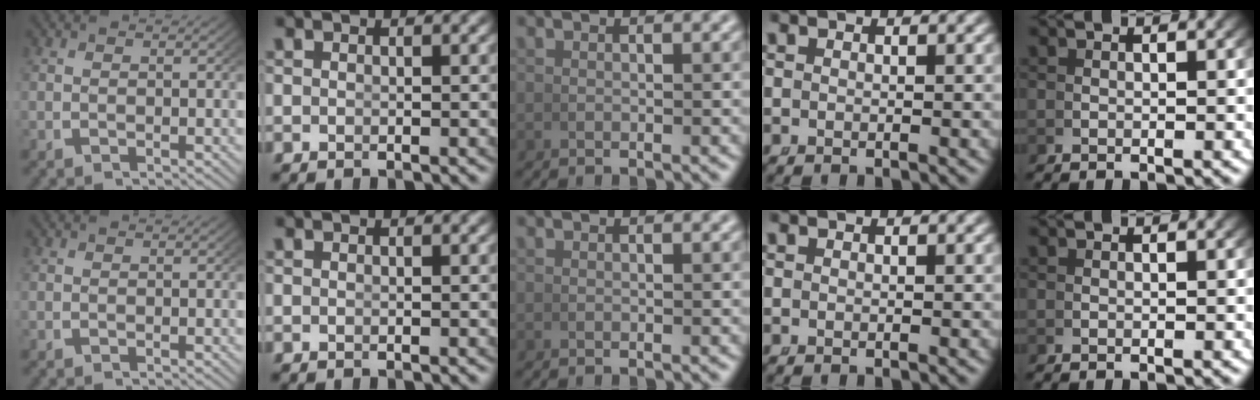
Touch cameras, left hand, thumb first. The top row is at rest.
{}